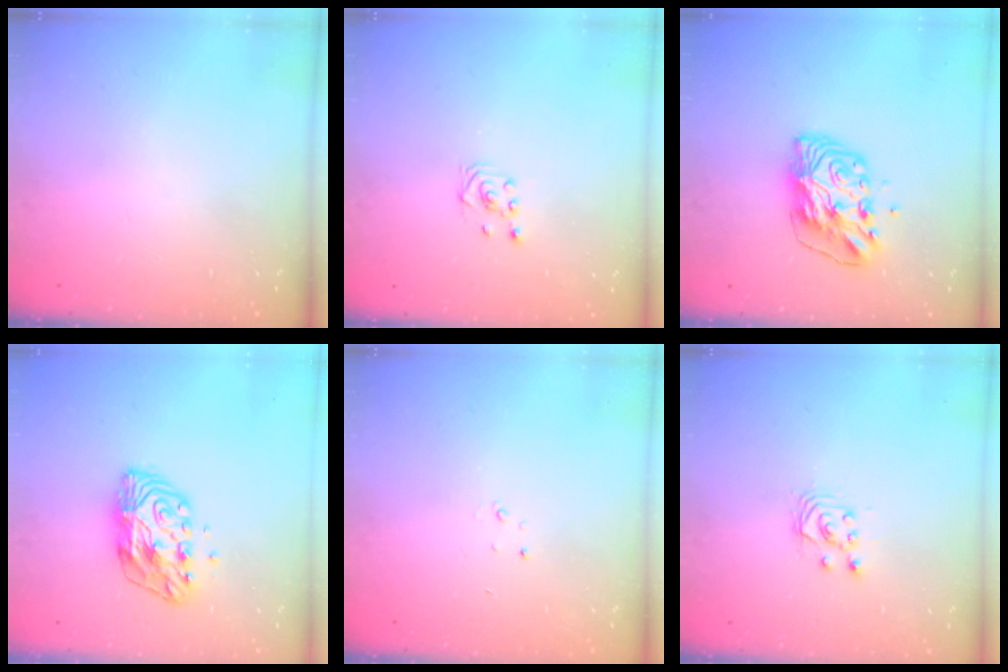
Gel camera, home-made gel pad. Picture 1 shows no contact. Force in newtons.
{"total": 1.6, "press": 1.4, "slide": 0.9}
{"total": 8.5, "press": 8.4, "slide": 1.3}
{"total": 9.7, "press": 9.7, "slide": 0.9}
{"total": 1.5, "press": 1.5, "slide": 0.2}
{"total": 2.9, "press": 2.9, "slide": 0.2}